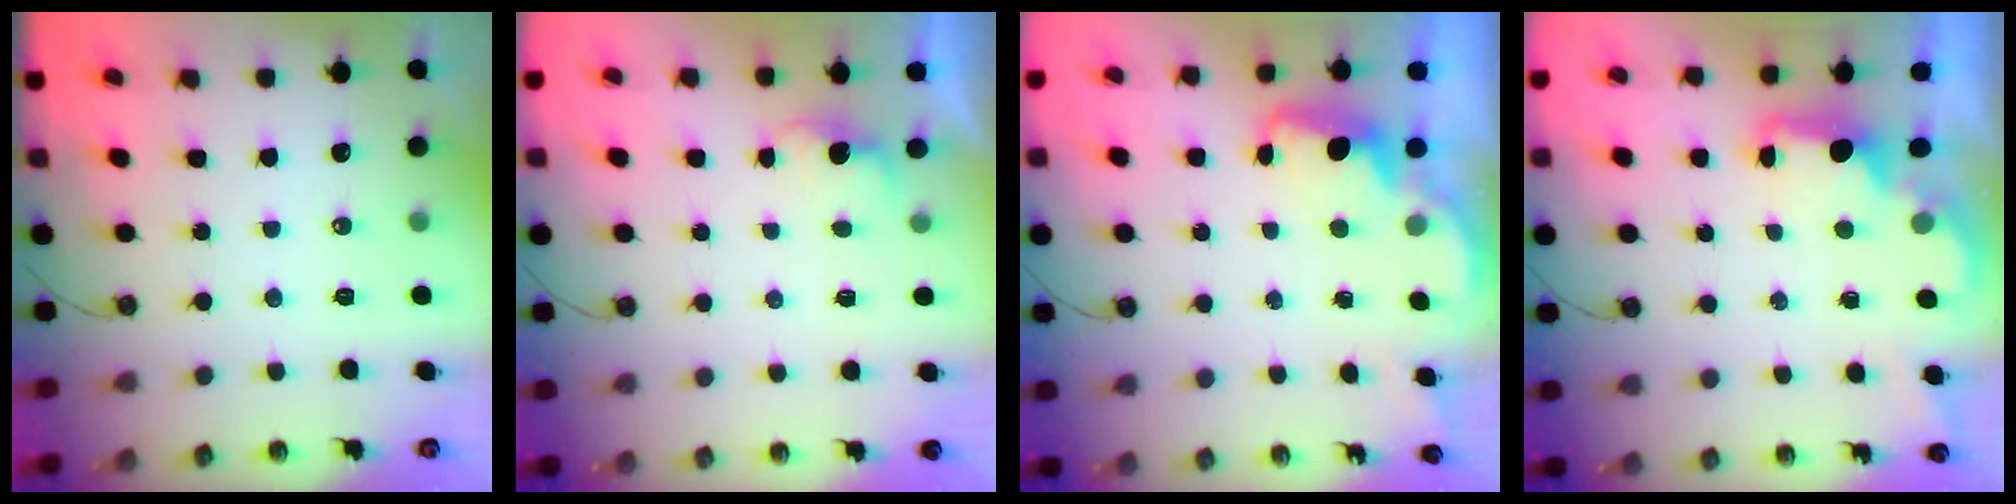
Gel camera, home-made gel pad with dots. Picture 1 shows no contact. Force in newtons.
{"total": 1.8, "press": 1.6, "slide": 0.8}
{"total": 2.5, "press": 2.4, "slide": 0.6}
{"total": 2.2, "press": 2.0, "slide": 0.8}